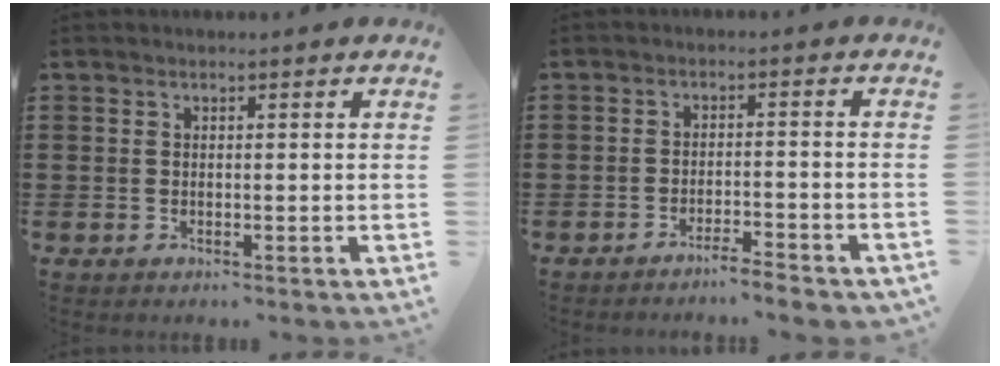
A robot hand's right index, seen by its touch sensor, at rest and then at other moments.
{"total": 3.1, "force": [-3.0, -0.2, 0.9], "torque": [-0.018, -0.001, -0.061]}